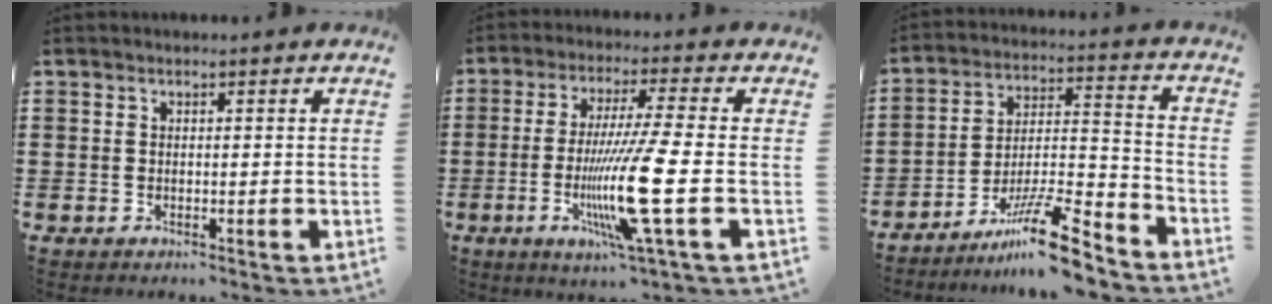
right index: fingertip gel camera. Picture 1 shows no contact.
{"total": 13.1, "force": [-3.1, -0.1, 12.7], "torque": [-0.256, -0.027, -0.066]}
{"total": 12.6, "force": [-9.7, 1.5, 7.8], "torque": [-0.128, 0.032, -0.180]}